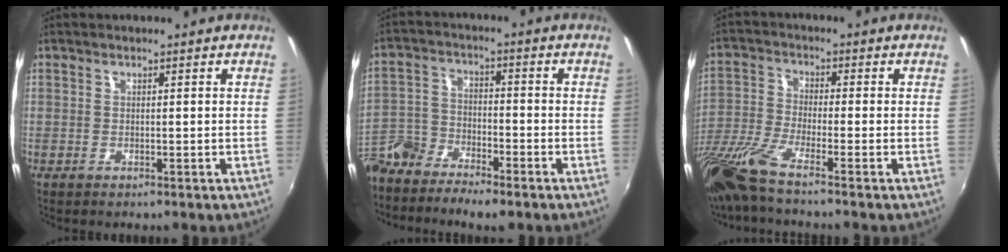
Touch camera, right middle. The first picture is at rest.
{"total": 10.2, "force": [-8.4, 3.8, 4.4], "torque": [-0.117, -0.008, -0.168]}
{"total": 10.5, "force": [-8.1, 0.1, 6.7], "torque": [-0.147, -0.035, -0.162]}